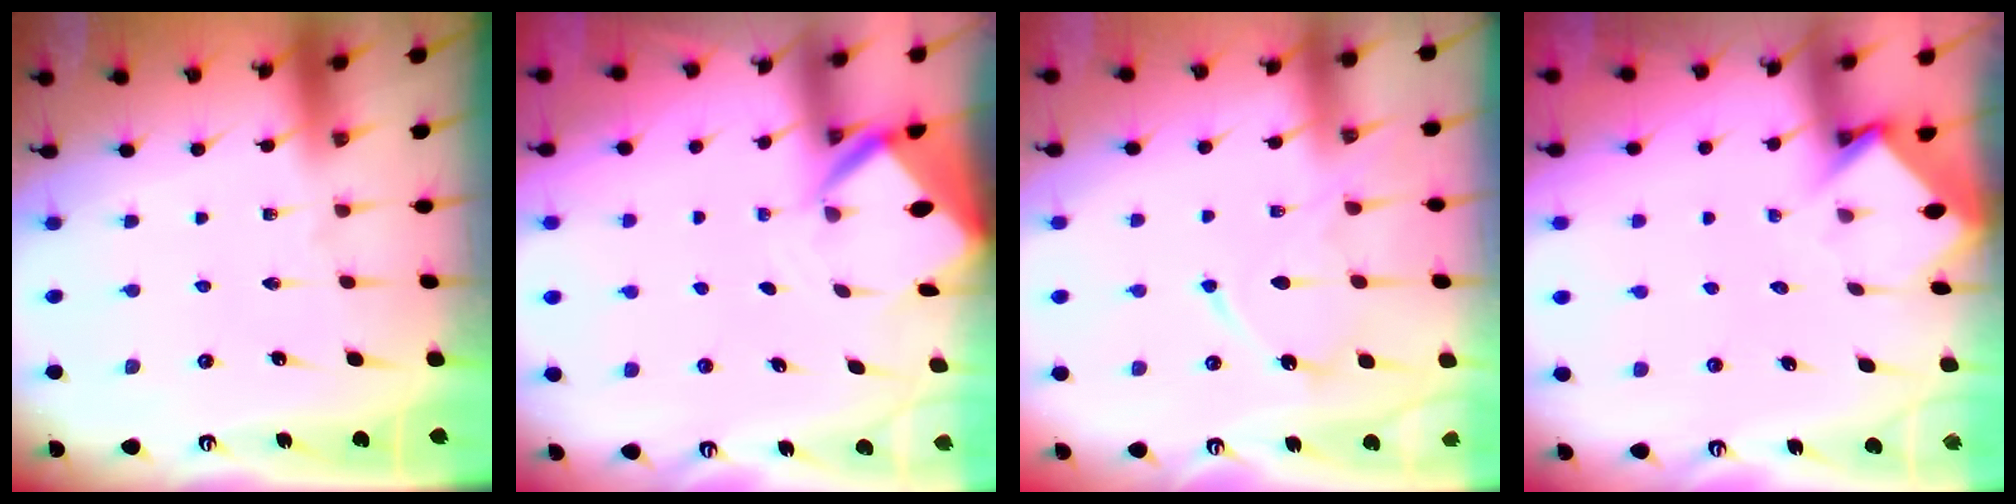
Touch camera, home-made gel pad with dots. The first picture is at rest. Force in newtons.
{"total": 4.3, "press": 4.3, "slide": 0.2}
{"total": 11.5, "press": 11.5, "slide": 1.0}
{"total": 3.7, "press": 3.7, "slide": 0.2}